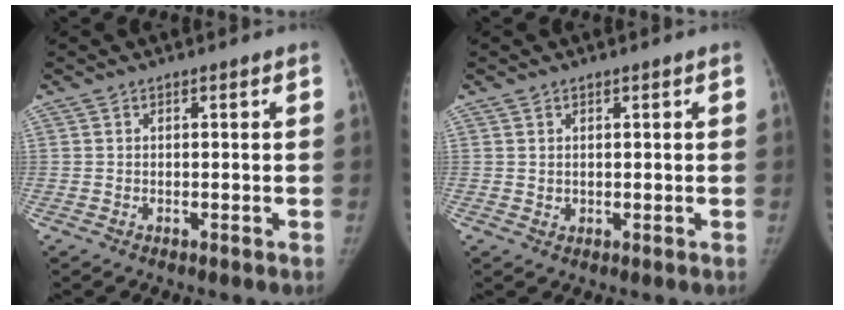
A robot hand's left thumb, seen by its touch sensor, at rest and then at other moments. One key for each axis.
{"total": 1.1, "fx": 0.6, "fy": 0.9, "fz": 0.1, "tx": 0.010, "ty": -0.003, "tz": 0.006}